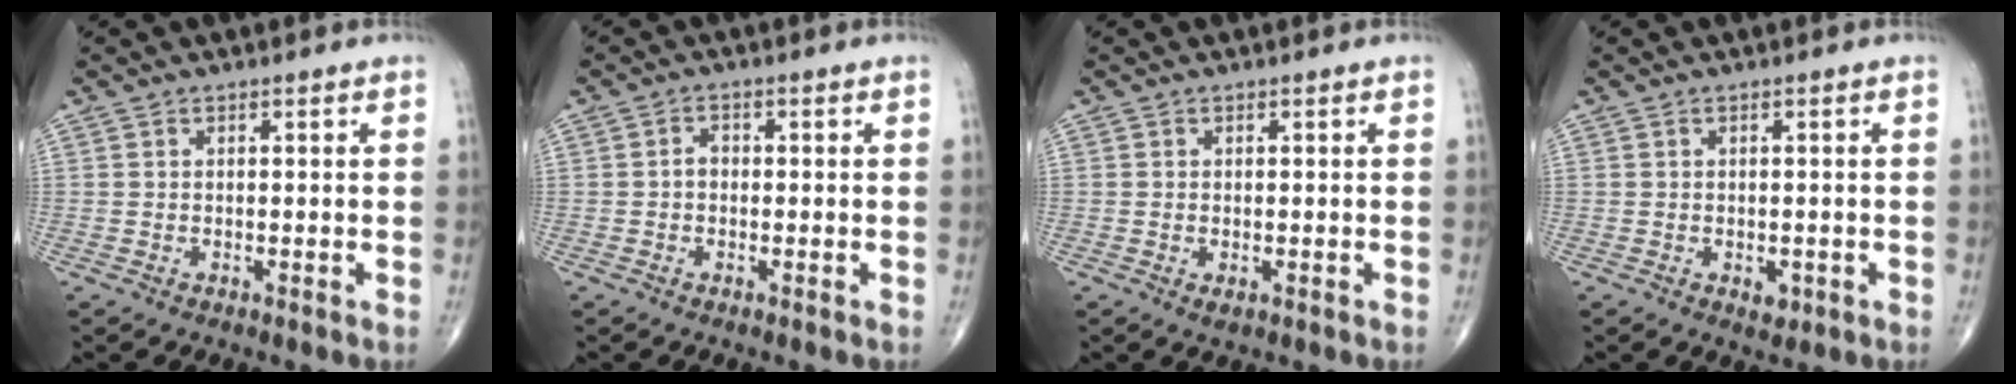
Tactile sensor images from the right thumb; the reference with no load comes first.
{"total": 1.7, "force": [-0.3, 1.2, 1.1], "torque": [-0.009, 0.007, -0.009]}
{"total": 1.1, "force": [-0.2, 0.6, 0.9], "torque": [-0.014, -0.004, -0.002]}
{"total": 1.9, "force": [-0.6, 1.2, 1.3], "torque": [-0.009, -0.001, -0.004]}